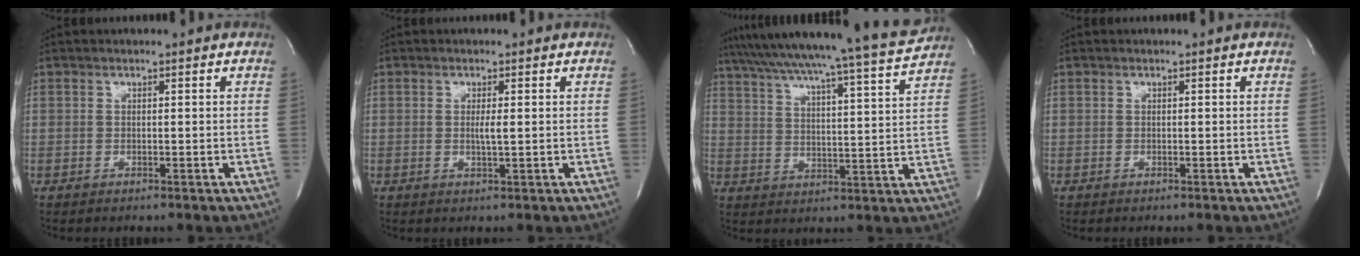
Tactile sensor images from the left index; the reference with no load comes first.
{"total": 1.8, "force": [0.1, 0.0, 1.8], "torque": [-0.038, -0.002, 0.002]}
{"total": 21.8, "force": [19.9, -1.8, 8.8], "torque": [-0.151, -0.041, 0.276]}
{"total": 0.0}